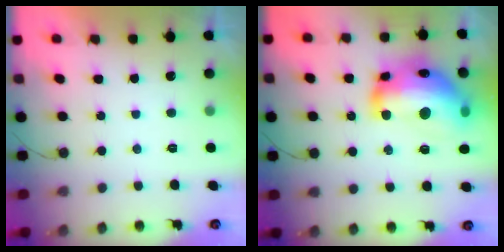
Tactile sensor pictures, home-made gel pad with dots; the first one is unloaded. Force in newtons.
{"total": 24.3, "press": 24.2, "slide": 1.8}